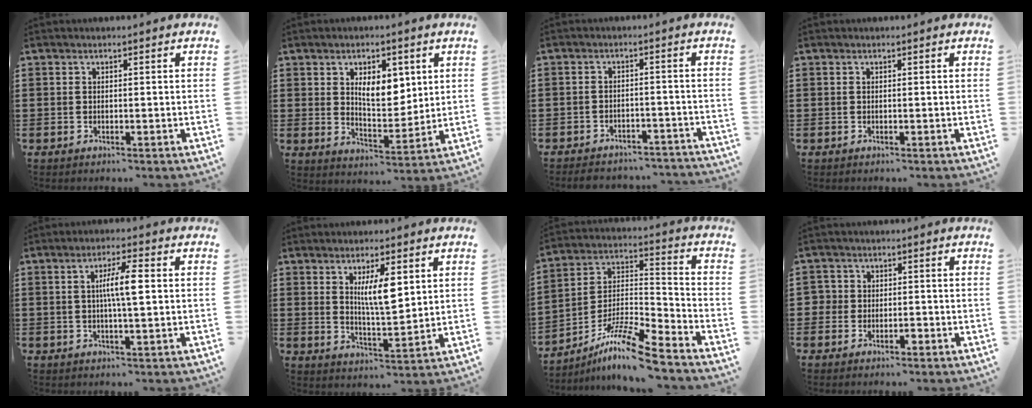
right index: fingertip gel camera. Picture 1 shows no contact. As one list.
[{"total": 6.8, "force": [2.5, 3.6, 5.3], "torque": [-0.083, 0.000, 0.036]}, {"total": 3.3, "force": [-3.3, 0.6, 0.1], "torque": [-0.007, 0.003, -0.068]}, {"total": 0.0}, {"total": 5.4, "force": [0.5, 0.7, 5.3], "torque": [-0.099, 0.002, 0.005]}, {"total": 6.7, "force": [2.4, 1.8, 6.0], "torque": [-0.107, -0.002, 0.036]}, {"total": 10.7, "force": [-8.8, 1.1, 6.0], "torque": [-0.121, 0.011, -0.175]}, {"total": 2.1, "force": [-0.7, 1.9, 0.7], "torque": [-0.021, 0.004, -0.017]}]